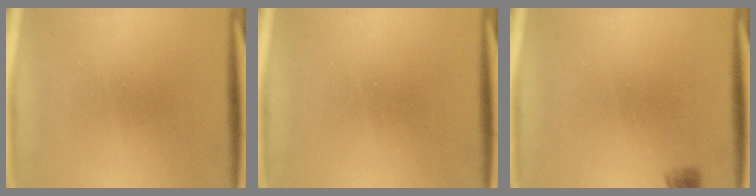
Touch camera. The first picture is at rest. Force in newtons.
{"total": 0.0}
{"total": 2.9}